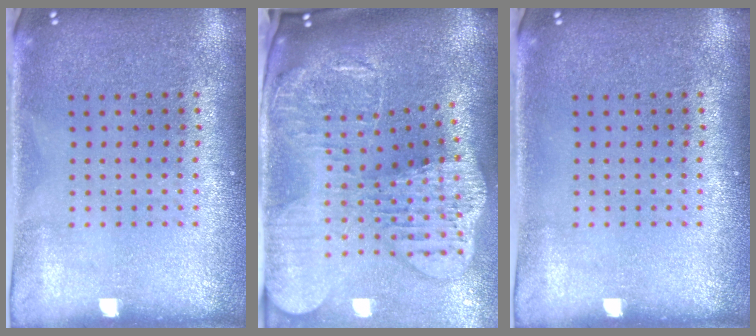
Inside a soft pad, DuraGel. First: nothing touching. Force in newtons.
{"total": 4.3, "press": 3.3, "slide": 2.8}
{"total": 0.0}